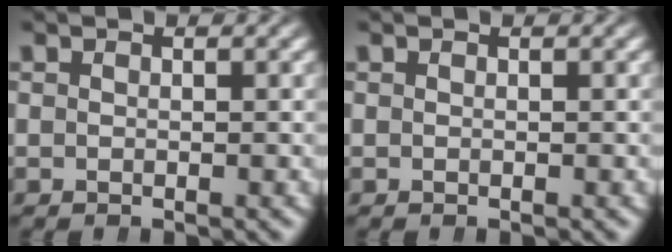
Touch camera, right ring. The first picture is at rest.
{"total": 0.0}